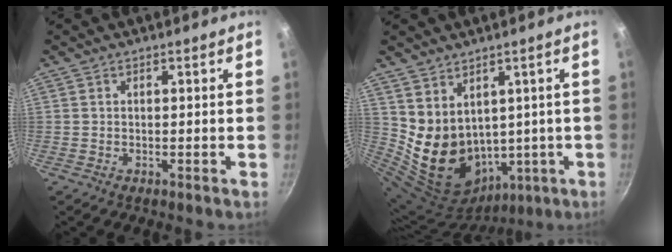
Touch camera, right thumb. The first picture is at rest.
{"total": 13.2, "force": [3.2, 10.4, 7.6], "torque": [-0.112, -0.015, 0.098]}